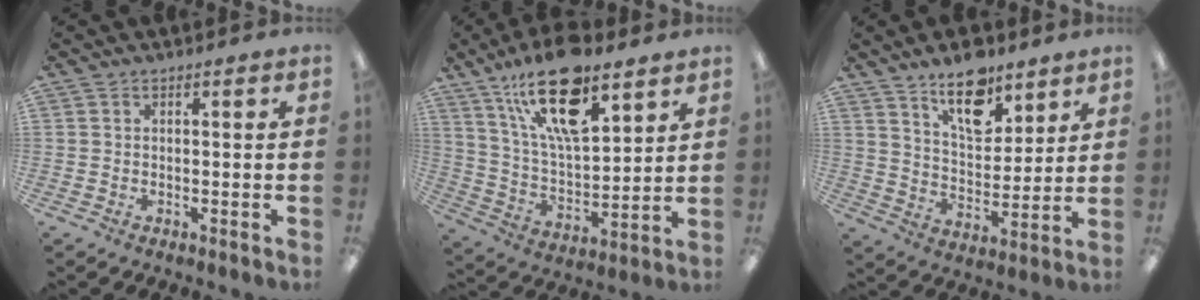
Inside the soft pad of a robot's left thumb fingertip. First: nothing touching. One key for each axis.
{"total": 21.4, "fx": 13.2, "fy": 8.6, "fz": 14.4, "tx": -0.256, "ty": -0.060, "tz": 0.224}
{"total": 13.4, "fx": 9.4, "fy": 6.5, "fz": 6.9, "tx": -0.087, "ty": -0.056, "tz": 0.163}